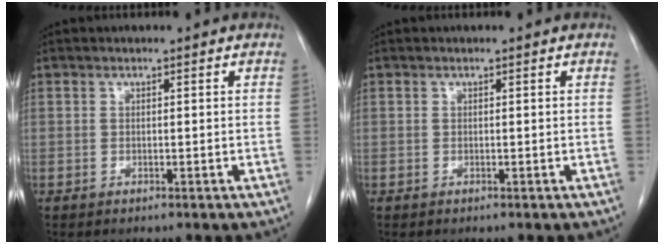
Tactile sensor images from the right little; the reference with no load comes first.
{"total": 0.0}